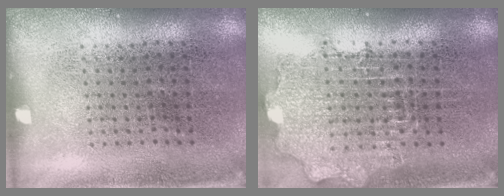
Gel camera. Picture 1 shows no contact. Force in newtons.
{"total": 1.6, "press": 1.3, "slide": 0.8}